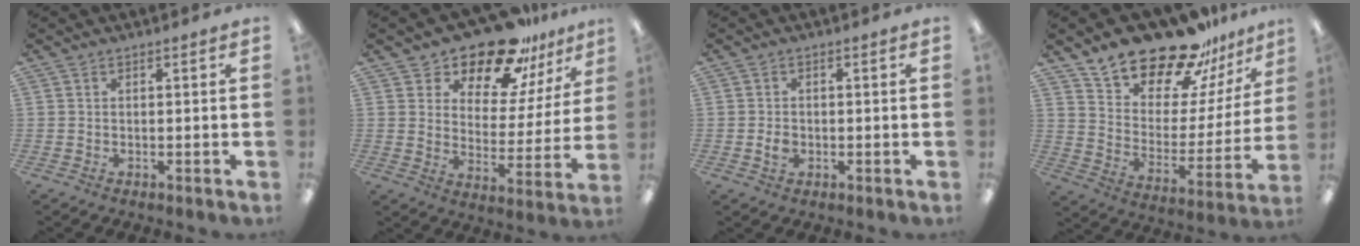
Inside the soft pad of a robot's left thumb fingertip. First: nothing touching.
{"total": 17.5, "force": [14.9, 6.4, 6.5], "torque": [-0.110, -0.118, 0.260]}
{"total": 2.3, "force": [-0.5, 1.8, 1.4], "torque": [-0.023, 0.003, -0.008]}
{"total": 20.1, "force": [17.7, 7.1, 6.4], "torque": [-0.114, -0.142, 0.311]}